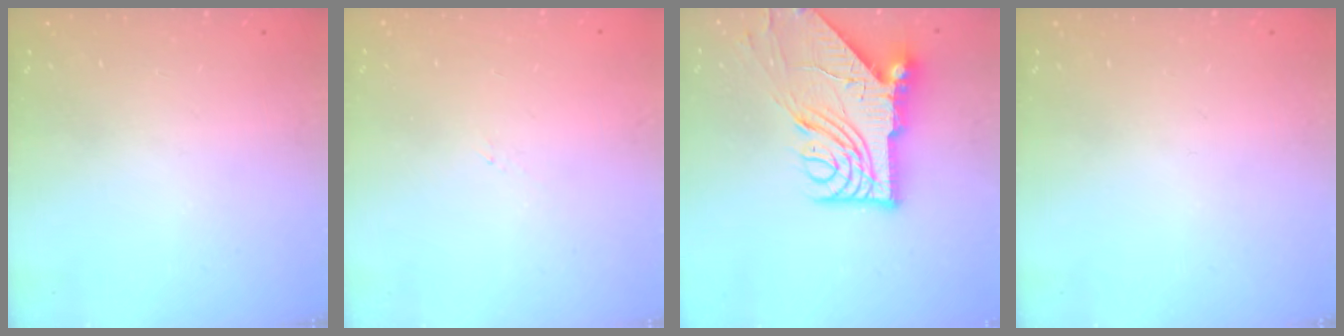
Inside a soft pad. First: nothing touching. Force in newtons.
{"total": 1.2, "press": 1.2, "slide": 0.3}
{"total": 20.4, "press": 20.3, "slide": 2.0}
{"total": 0.0}